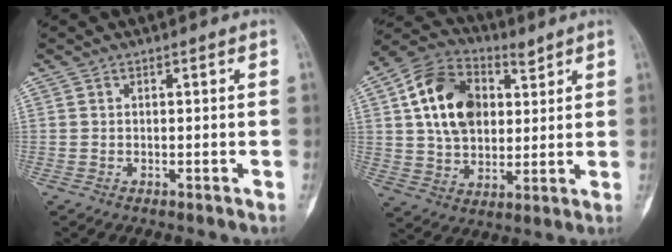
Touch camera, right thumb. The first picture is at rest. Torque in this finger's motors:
{"motor_torque": [-0.69, 2.01, 0.22, -0.02, 0.15]}